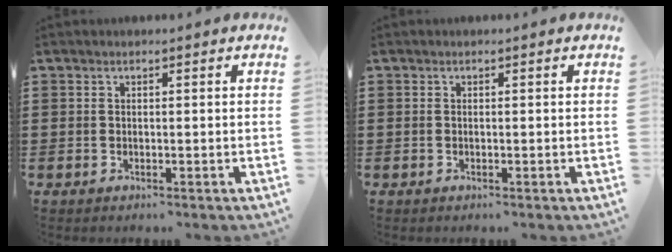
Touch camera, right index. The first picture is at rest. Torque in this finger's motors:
{"motor_torque": [-0.21, 1.13, 0.00, 0.01]}